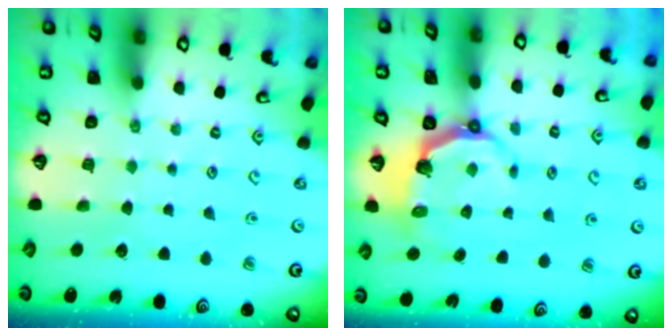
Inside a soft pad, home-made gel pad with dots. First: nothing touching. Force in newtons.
{"total": 4.6, "press": 2.9, "slide": 3.6}